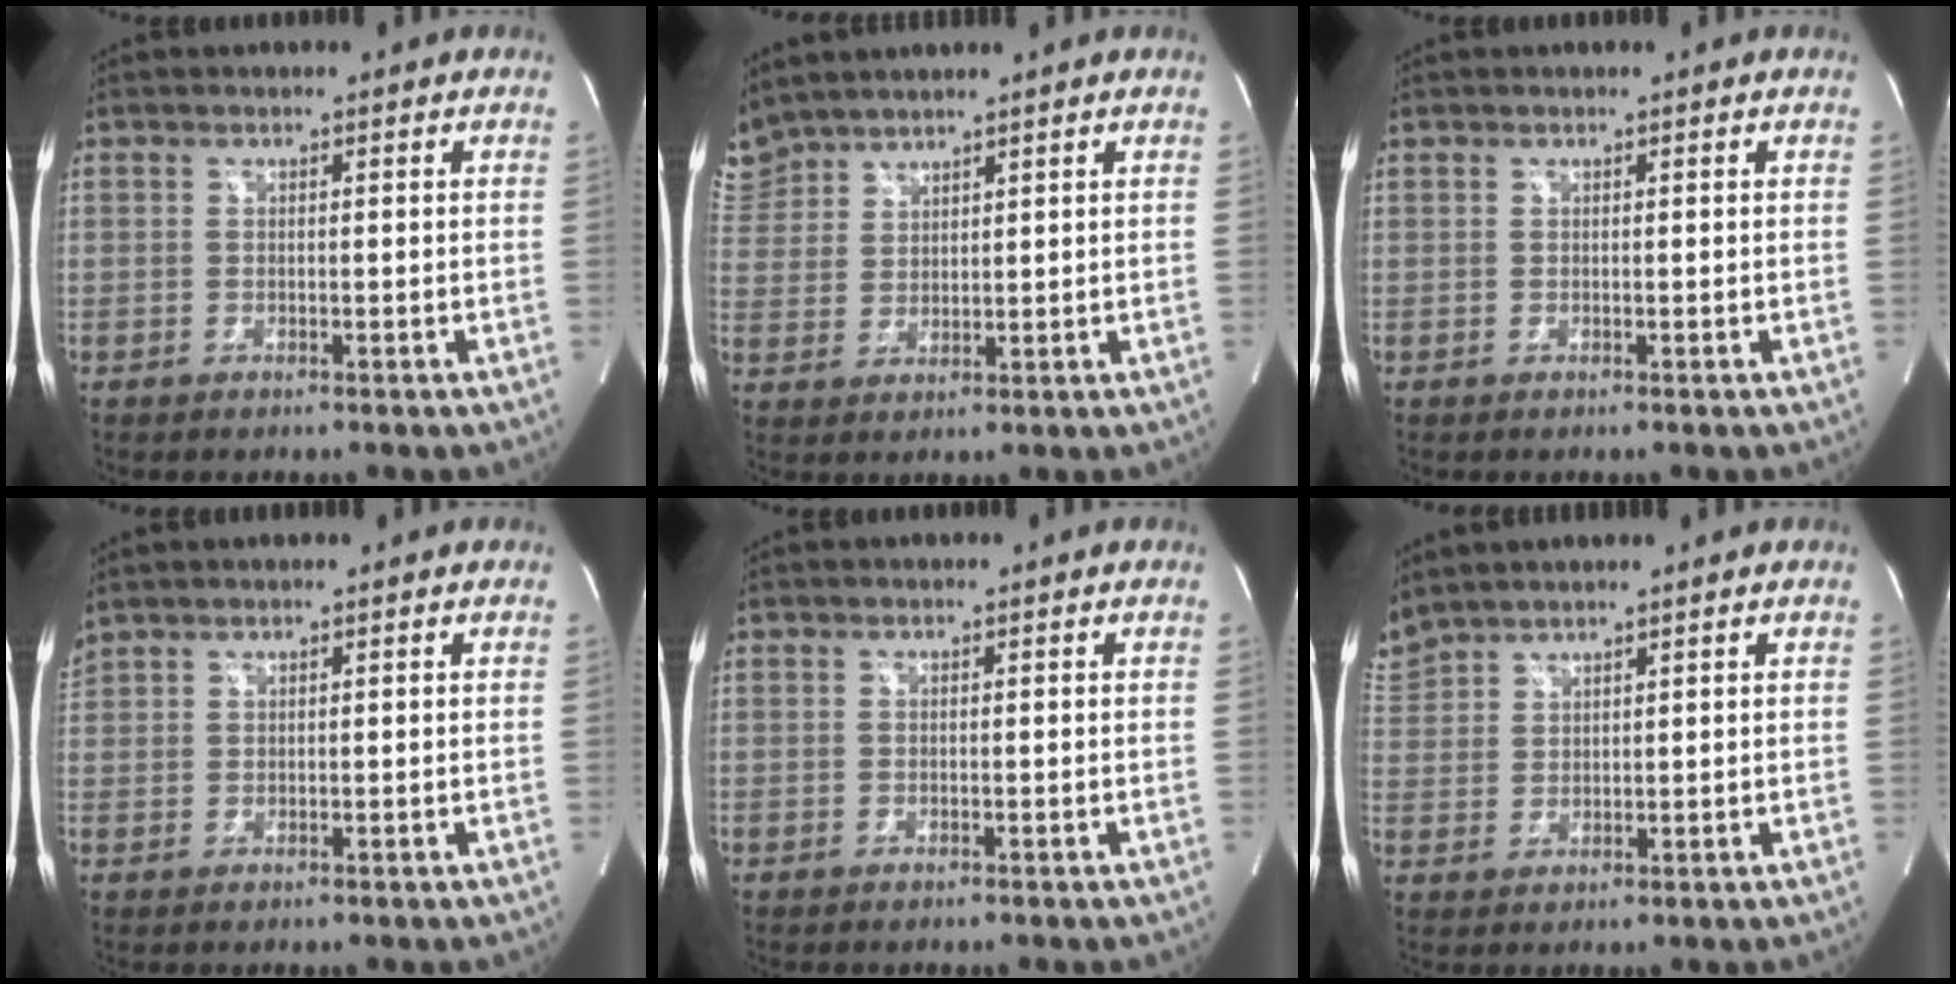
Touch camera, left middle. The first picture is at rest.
{"total": 5.9, "force": [5.7, 1.5, 0.4], "torque": [-0.021, 0.020, 0.121]}
{"total": 0.0}
{"total": 1.8, "force": [1.7, 0.4, 0.4], "torque": [-0.025, 0.021, 0.043]}
{"total": 0.0}
{"total": 5.0, "force": [4.8, 0.7, 1.1], "torque": [-0.033, 0.024, 0.102]}